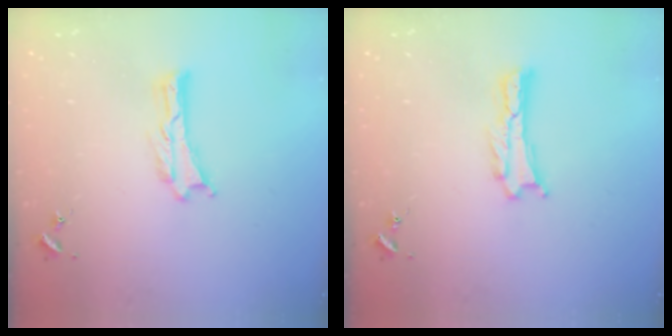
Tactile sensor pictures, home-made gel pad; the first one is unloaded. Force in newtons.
{"total": 0.7, "press": 0.7, "slide": 0.2}